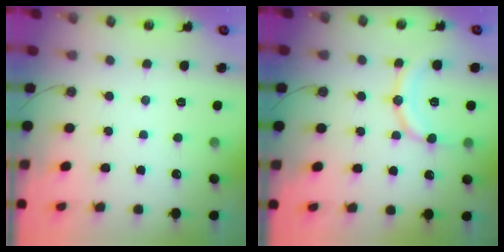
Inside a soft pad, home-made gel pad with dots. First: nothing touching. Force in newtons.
{"total": 14.6, "press": 14.4, "slide": 2.6}